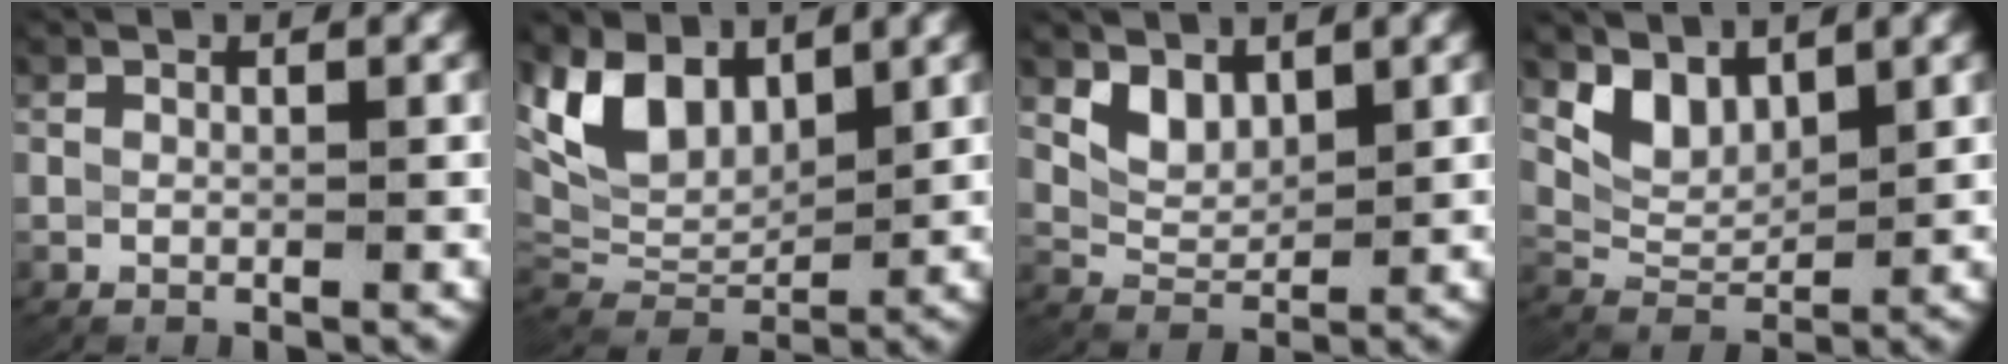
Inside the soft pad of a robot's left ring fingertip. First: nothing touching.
{"total": 9.6, "force": [3.2, 6.8, 5.9], "torque": [-0.136, -0.013, 0.062]}
{"total": 3.1, "force": [1.8, 2.0, 1.5], "torque": [-0.046, -0.013, 0.039]}
{"total": 5.4, "force": [2.5, 3.8, 3.0], "torque": [-0.073, -0.008, 0.050]}